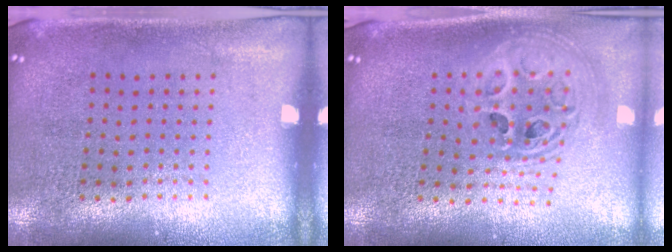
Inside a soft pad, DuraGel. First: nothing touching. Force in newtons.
{"total": 2.4, "press": 1.9, "slide": 1.4}